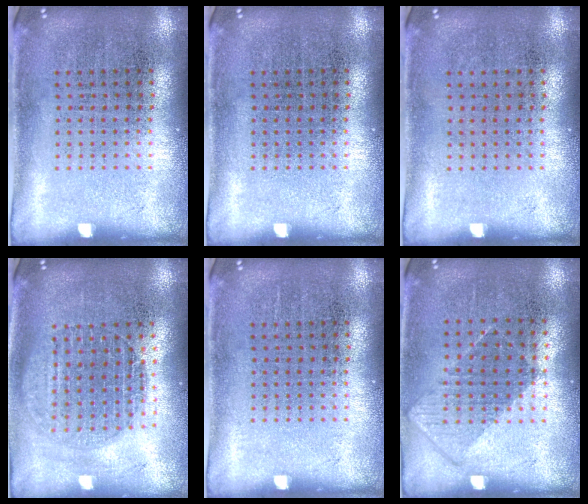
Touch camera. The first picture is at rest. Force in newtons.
{"total": 0.0}
{"total": 0.0}
{"total": 1.6, "press": 1.4, "slide": 0.8}
{"total": 0.0}
{"total": 0.9, "press": 0.7, "slide": 0.4}